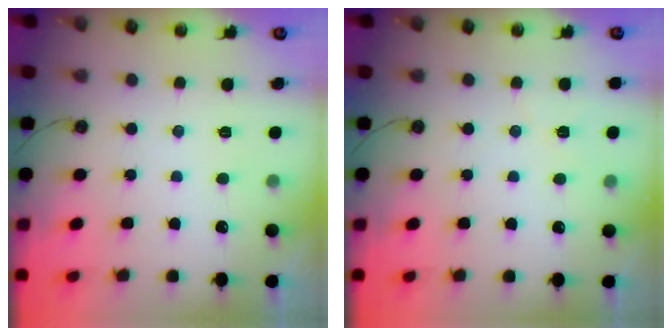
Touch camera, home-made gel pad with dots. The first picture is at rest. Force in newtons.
{"total": 2.9, "press": 2.7, "slide": 0.9}